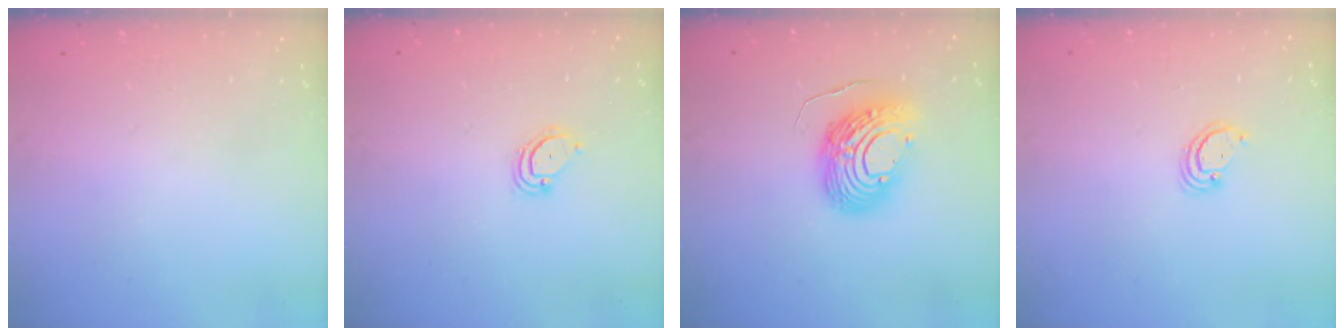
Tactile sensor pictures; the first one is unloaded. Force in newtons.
{"total": 3.4, "press": 3.4, "slide": 0.2}
{"total": 12.0, "press": 11.9, "slide": 1.3}
{"total": 2.4, "press": 2.4, "slide": 0.2}